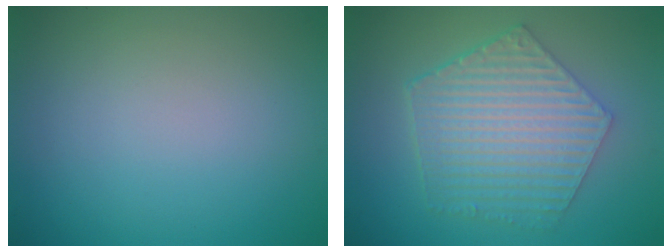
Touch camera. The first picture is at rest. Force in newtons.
{"total": 6.5, "press": 4.7, "slide": 4.5}